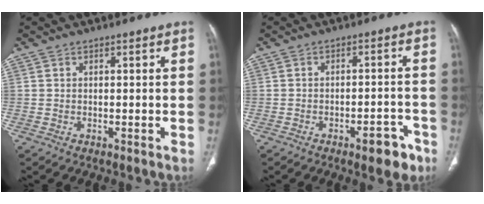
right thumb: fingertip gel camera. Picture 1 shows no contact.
{"total": 6.3, "force": [-3.8, 2.5, 4.3], "torque": [-0.038, 0.027, -0.045]}